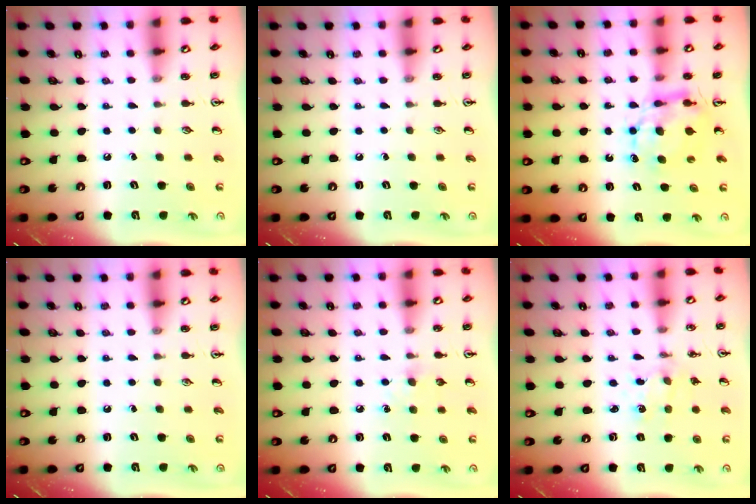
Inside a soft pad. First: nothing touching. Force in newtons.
{"total": 0.0}
{"total": 7.3, "press": 7.3, "slide": 0.6}
{"total": 0.0}
{"total": 5.3, "press": 5.2, "slide": 0.7}
{"total": 1.2, "press": 1.2, "slide": 0.1}